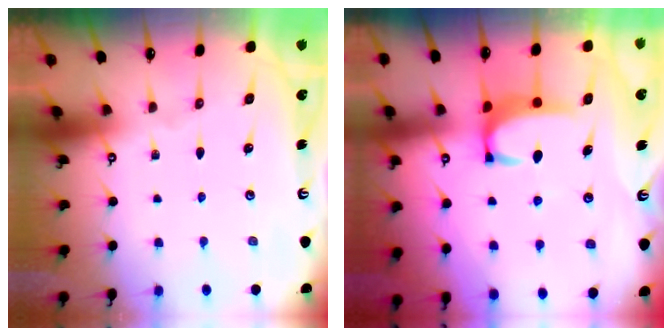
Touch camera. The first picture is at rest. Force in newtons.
{"total": 2.8, "press": 2.8, "slide": 0.3}